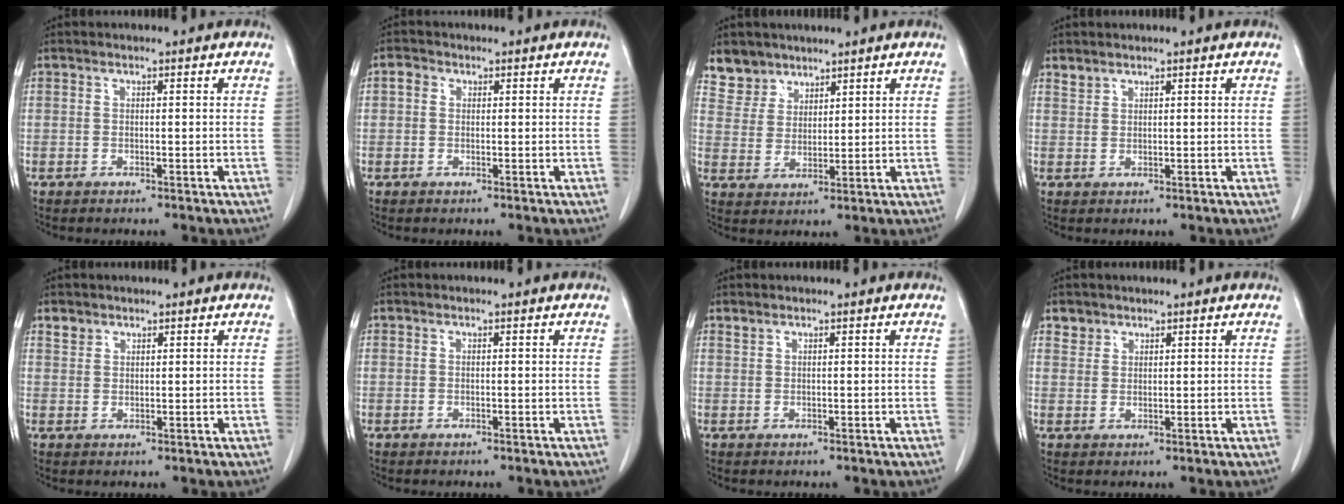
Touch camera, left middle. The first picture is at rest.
{"total": 1.5, "force": [0.4, 1.3, 0.7], "torque": [-0.012, 0.011, 0.004]}
{"total": 5.1, "force": [4.2, 3.0, -0.2], "torque": [0.008, 0.001, 0.084]}
{"total": 1.2, "force": [1.1, 0.3, 0.0], "torque": [-0.001, 0.003, 0.024]}
{"total": 1.6, "force": [1.3, 1.0, 0.1], "torque": [0.003, 0.006, 0.023]}
{"total": 0.0}
{"total": 0.6, "force": [0.6, 0.1, 0.1], "torque": [-0.008, 0.005, 0.015]}
{"total": 1.9, "force": [1.5, 1.2, -0.2], "torque": [0.011, 0.005, 0.023]}